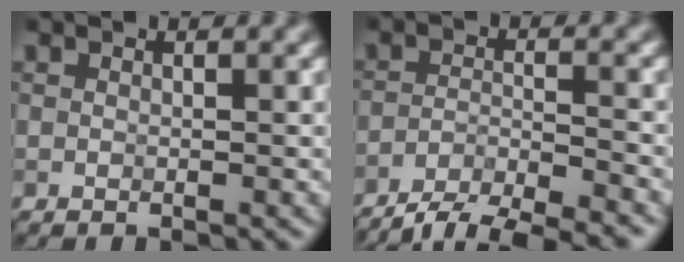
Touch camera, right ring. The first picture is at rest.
{"total": 6.6, "force": [-5.8, 1.3, 2.9], "torque": [-0.048, -0.012, -0.094]}